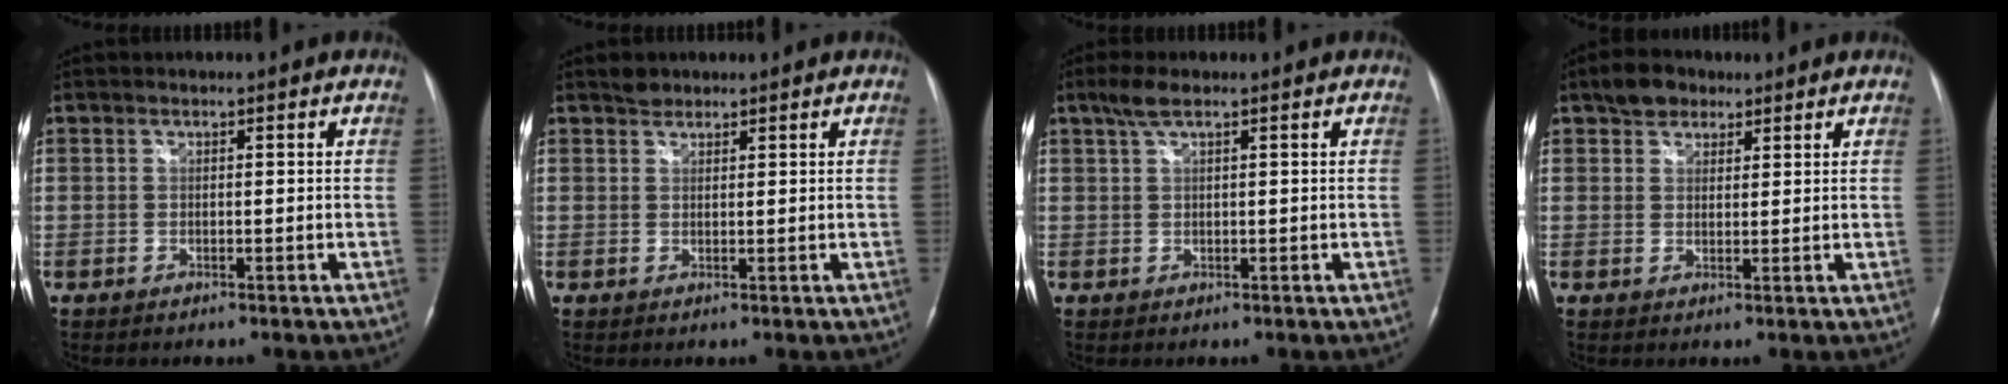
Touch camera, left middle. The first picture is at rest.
{"total": 1.7, "force": [1.5, 0.8, 0.2], "torque": [-0.005, 0.003, 0.025]}
{"total": 2.9, "force": [2.0, 0.4, 2.1], "torque": [-0.052, 0.011, 0.042]}
{"total": 4.4, "force": [3.0, 2.8, 1.5], "torque": [-0.031, 0.012, 0.054]}